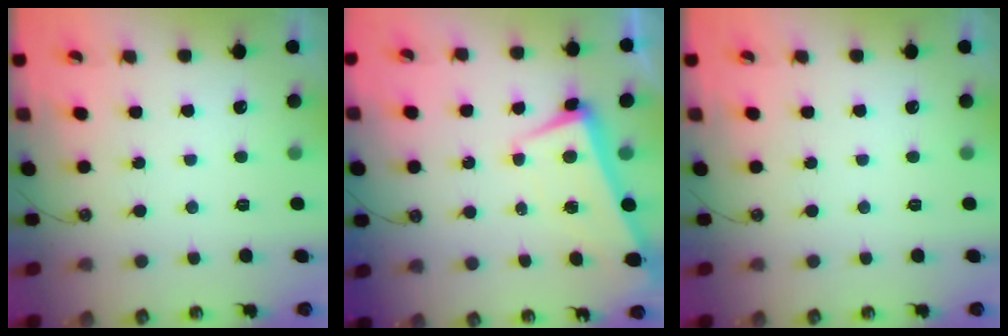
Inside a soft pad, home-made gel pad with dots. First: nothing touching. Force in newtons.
{"total": 2.0, "press": 1.8, "slide": 0.9}
{"total": 0.0}